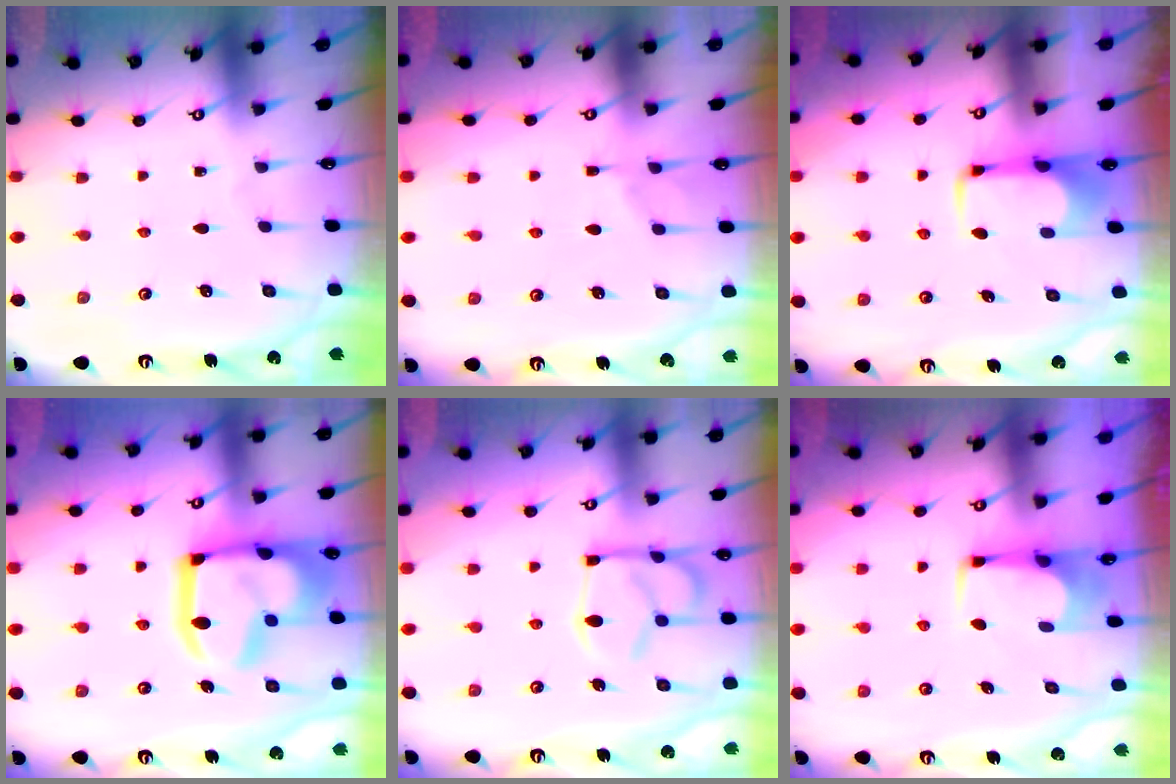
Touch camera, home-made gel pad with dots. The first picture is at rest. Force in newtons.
{"total": 1.7, "press": 1.4, "slide": 0.9}
{"total": 1.9, "press": 1.9, "slide": 0.4}
{"total": 15.7, "press": 15.6, "slide": 2.0}
{"total": 8.4, "press": 8.3, "slide": 1.3}
{"total": 2.4, "press": 2.4, "slide": 0.4}